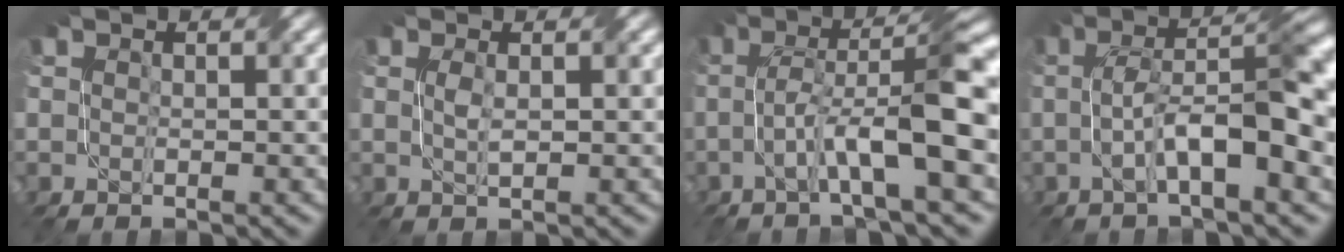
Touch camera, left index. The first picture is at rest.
{"total": 1.1, "force": [0.3, 0.2, 1.1], "torque": [-0.024, 0.002, 0.007]}
{"total": 9.0, "force": [-1.2, 1.4, 8.8], "torque": [-0.148, 0.020, -0.029]}
{"total": 8.5, "force": [-1.0, 2.1, 8.2], "torque": [-0.128, 0.019, -0.020]}